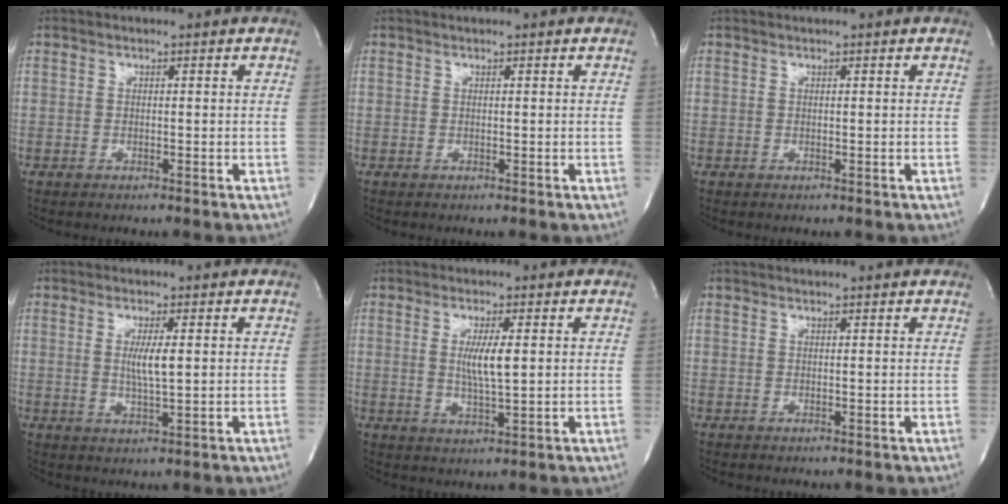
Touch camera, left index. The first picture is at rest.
{"total": 0.0}
{"total": 0.0}
{"total": 3.6, "force": [0.4, 0.1, 3.6], "torque": [-0.071, -0.012, 0.007]}
{"total": 4.8, "force": [0.6, 0.3, 4.7], "torque": [-0.090, -0.015, 0.012]}
{"total": 3.4, "force": [3.2, 0.2, 1.1], "torque": [-0.020, 0.008, 0.029]}